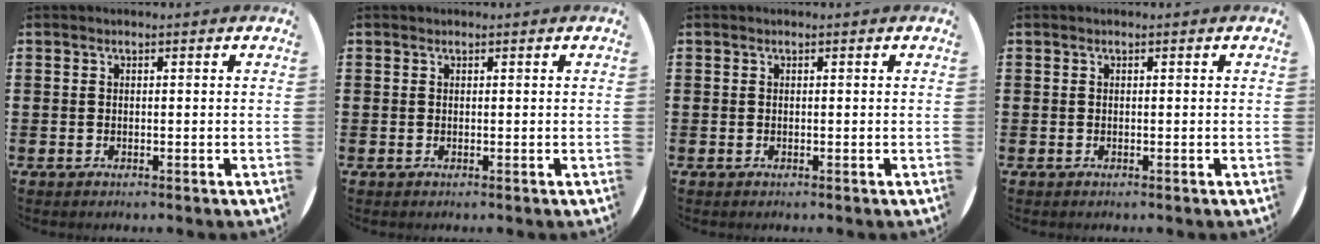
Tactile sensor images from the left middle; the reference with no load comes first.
{"total": 0.0}
{"total": 0.0}
{"total": 0.0}